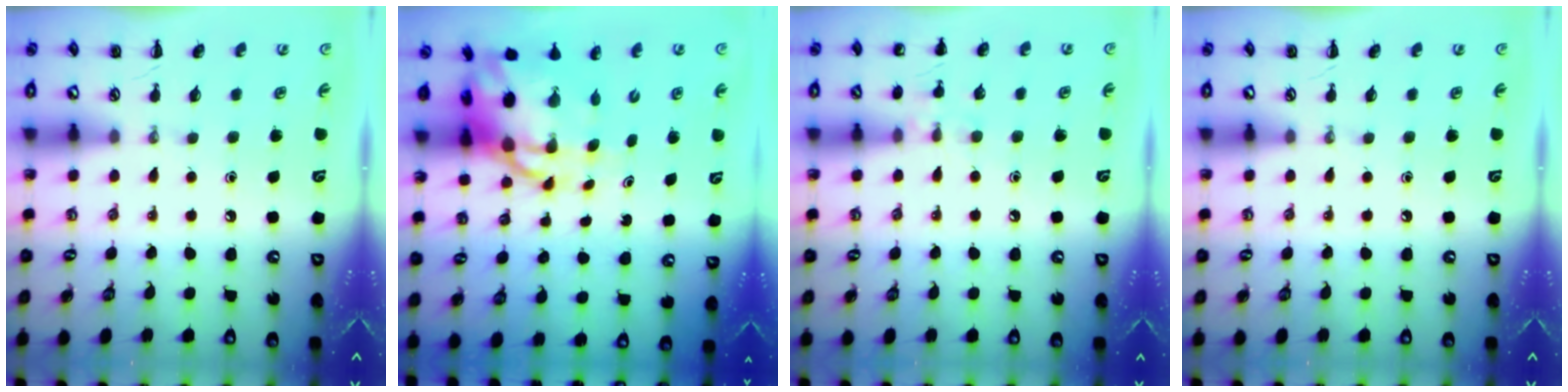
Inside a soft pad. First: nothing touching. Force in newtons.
{"total": 10.2, "press": 9.9, "slide": 2.6}
{"total": 7.6, "press": 7.3, "slide": 2.1}
{"total": 0.0}